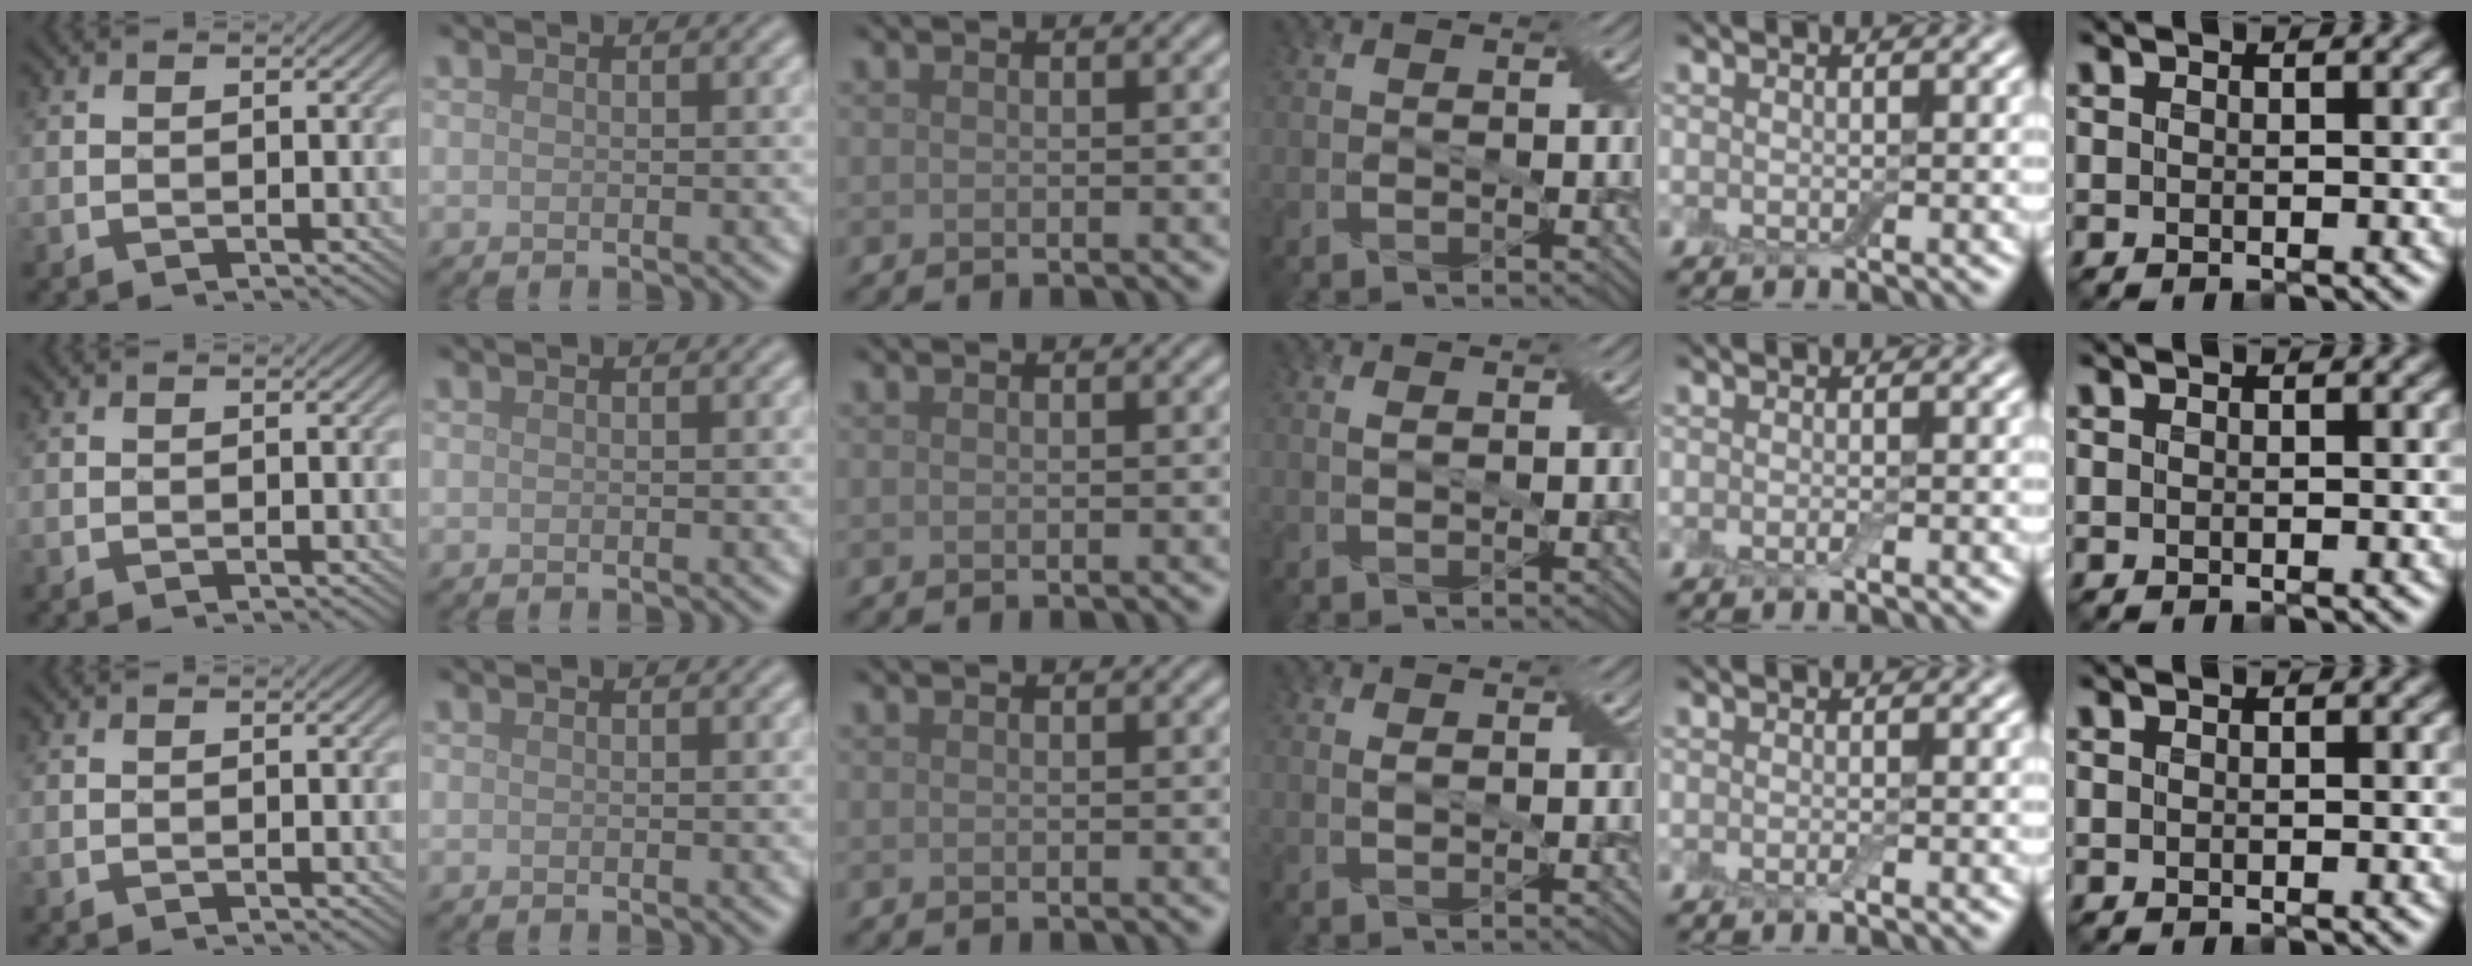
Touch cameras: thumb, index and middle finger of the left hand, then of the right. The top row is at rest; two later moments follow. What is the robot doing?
{"motion": "shake", "object": "box of matches"}